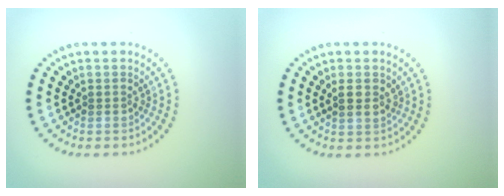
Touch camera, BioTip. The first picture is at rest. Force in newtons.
{"total": 1.4, "press": 1.4, "slide": 0.4}